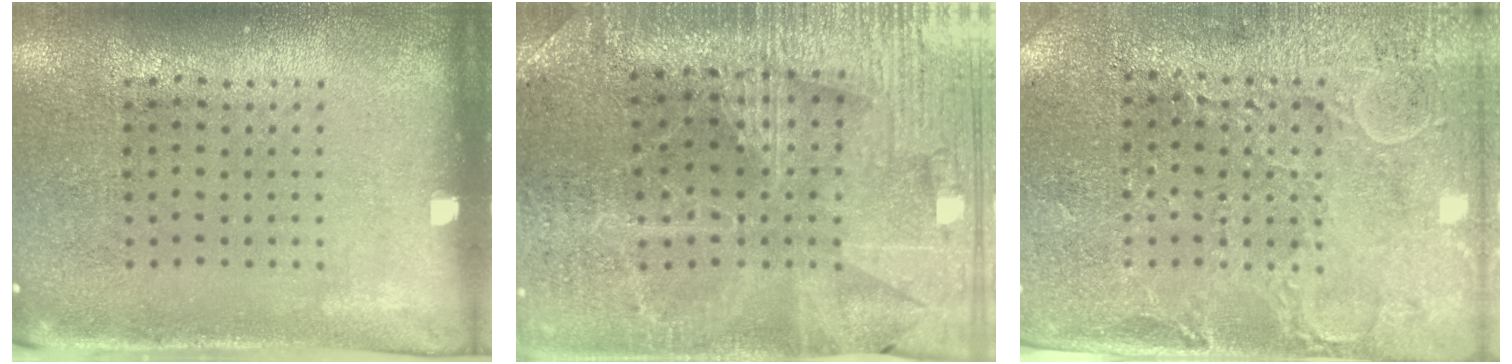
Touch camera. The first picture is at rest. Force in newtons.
{"total": 3.2, "press": 3.1, "slide": 0.5}
{"total": 2.9, "press": 2.8, "slide": 0.4}